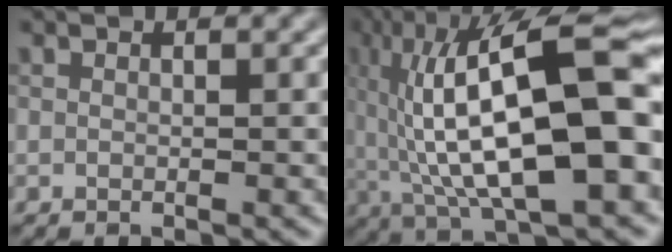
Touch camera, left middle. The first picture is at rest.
{"total": 16.6, "force": [1.2, 5.5, 15.7], "torque": [-0.241, 0.029, 0.013]}